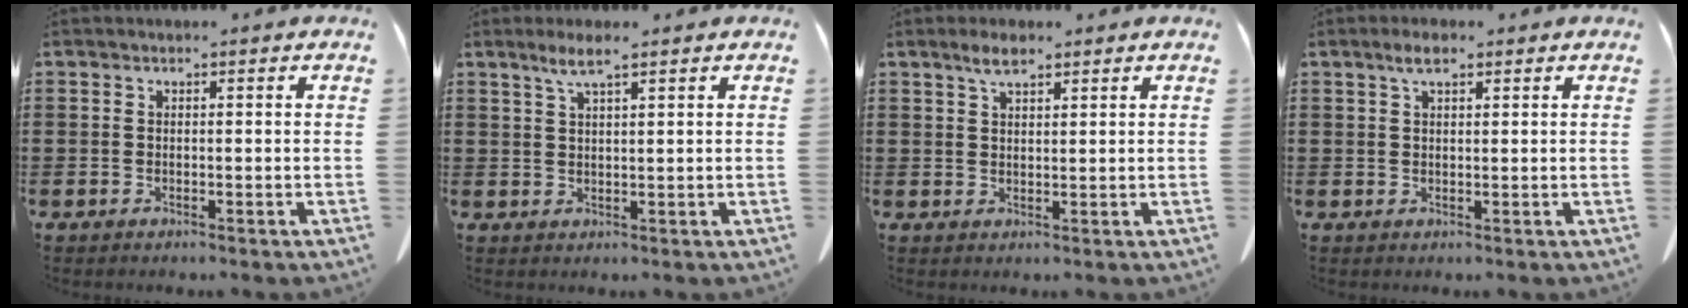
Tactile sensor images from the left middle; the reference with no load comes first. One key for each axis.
{"total": 3.2, "fx": 2.1, "fy": 0.3, "fz": 2.4, "tx": -0.052, "ty": 0.003, "tz": 0.036}
{"total": 3.0, "fx": 2.1, "fy": 0.8, "fz": 2.0, "tx": -0.043, "ty": 0.004, "tz": 0.036}
{"total": 2.8, "fx": 1.7, "fy": 0.8, "fz": 2.0, "tx": -0.043, "ty": 0.005, "tz": 0.029}